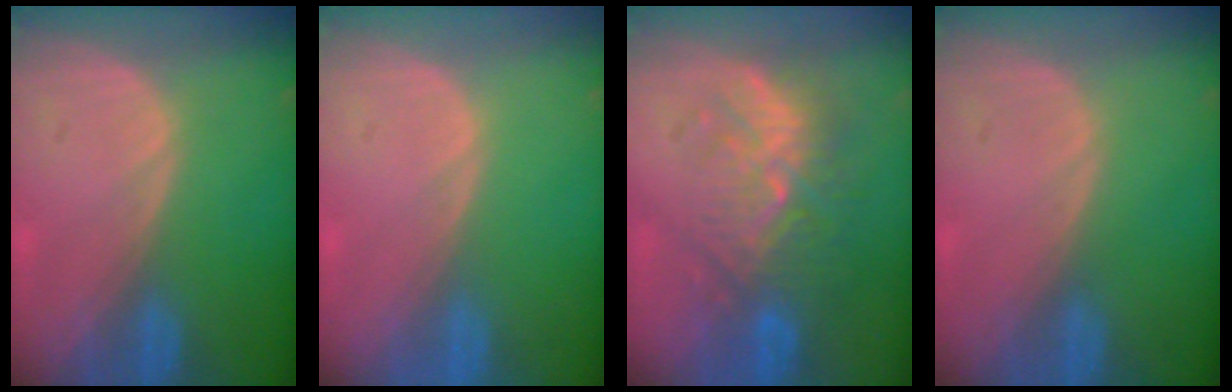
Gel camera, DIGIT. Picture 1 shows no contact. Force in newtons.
{"total": 0.0}
{"total": 9.5, "press": 9.1, "slide": 2.7}
{"total": 0.0}